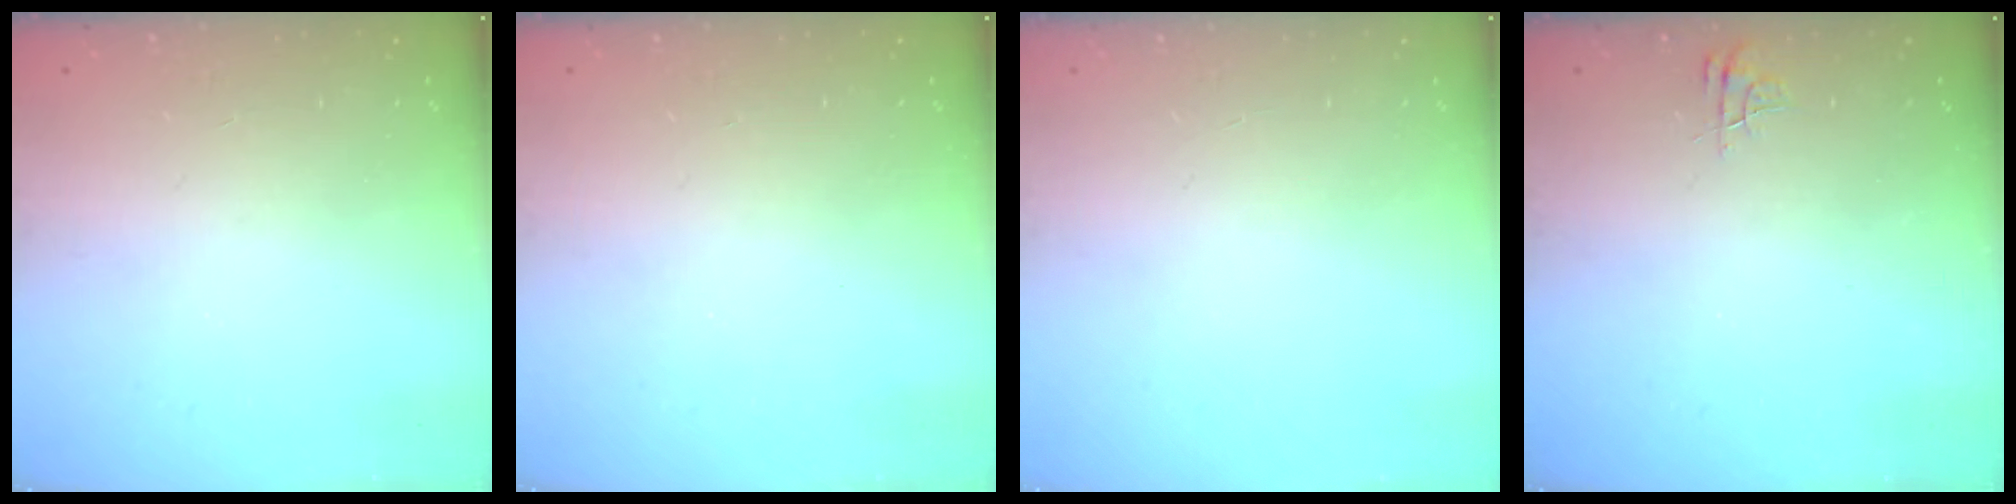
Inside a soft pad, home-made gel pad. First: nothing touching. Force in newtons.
{"total": 0.0}
{"total": 2.4, "press": 2.4, "slide": 0.2}
{"total": 3.9, "press": 3.8, "slide": 0.4}